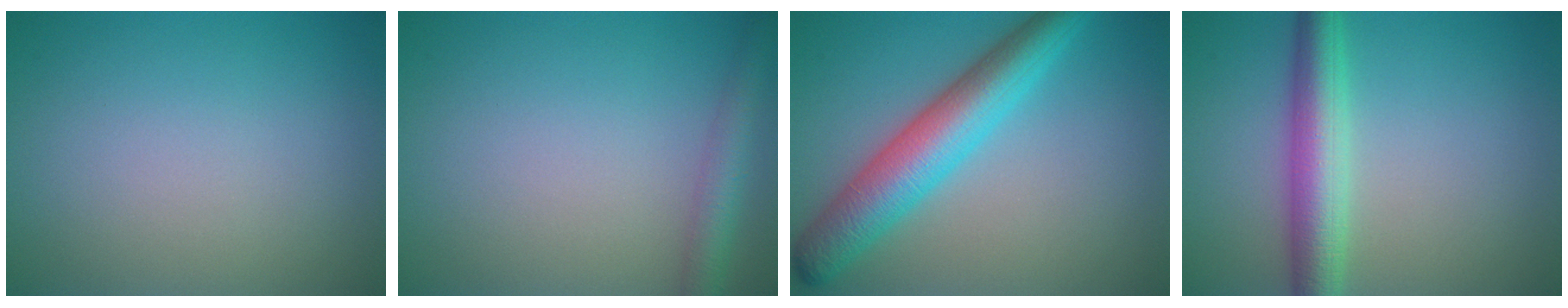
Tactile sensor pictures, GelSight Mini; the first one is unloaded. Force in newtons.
{"total": 2.9, "press": 2.9, "slide": 0.1}
{"total": 6.9, "press": 6.9, "slide": 0.1}
{"total": 5.2, "press": 5.2, "slide": 0.2}